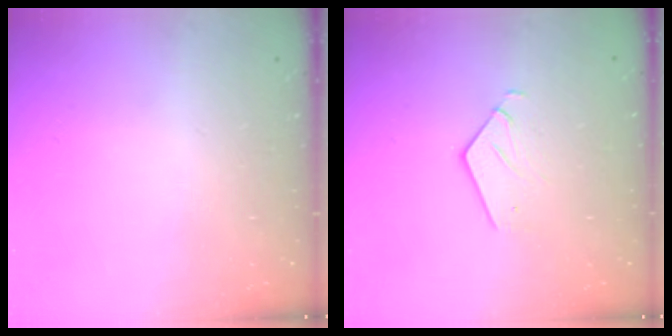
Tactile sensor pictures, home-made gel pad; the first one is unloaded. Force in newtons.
{"total": 2.9, "press": 2.9, "slide": 0.2}